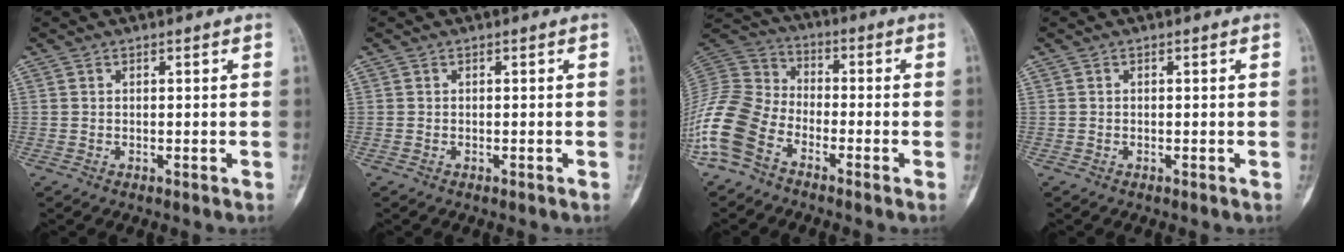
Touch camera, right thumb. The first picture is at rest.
{"total": 0.0}
{"total": 13.9, "force": [-7.6, 8.7, 7.7], "torque": [-0.164, 0.049, -0.163]}
{"total": 0.0}